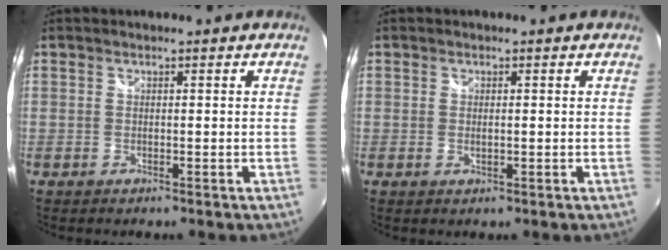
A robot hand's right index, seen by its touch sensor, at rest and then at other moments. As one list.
[{"total": 1.1, "force": [0.1, 0.6, 0.9], "torque": [-0.018, -0.002, 0.003]}]